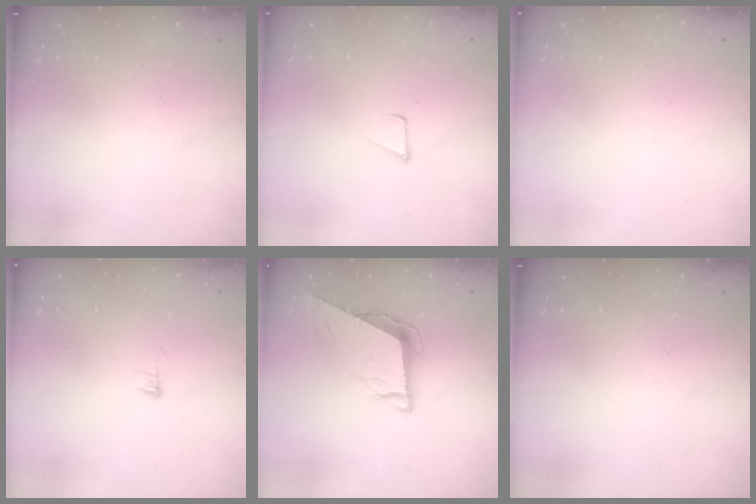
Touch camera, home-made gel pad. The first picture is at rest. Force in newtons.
{"total": 1.7, "press": 1.7, "slide": 0.1}
{"total": 0.9, "press": 0.9, "slide": 0.1}
{"total": 3.3, "press": 3.3, "slide": 0.2}
{"total": 9.0, "press": 8.7, "slide": 2.5}
{"total": 0.0}